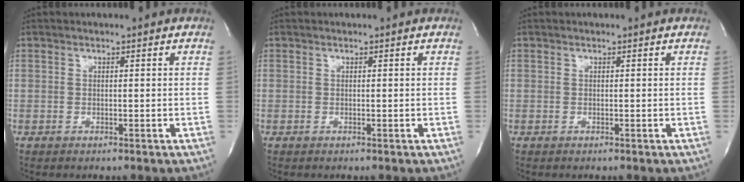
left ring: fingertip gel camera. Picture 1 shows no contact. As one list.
[{"total": 0.0}, {"total": 0.0}]